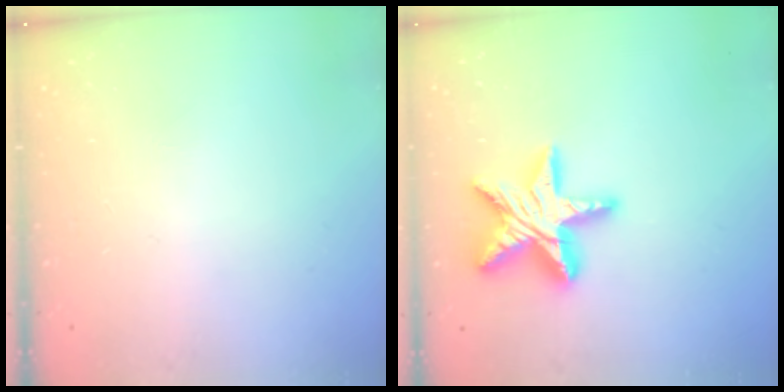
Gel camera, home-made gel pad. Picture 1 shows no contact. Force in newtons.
{"total": 17.6, "press": 17.6, "slide": 1.4}